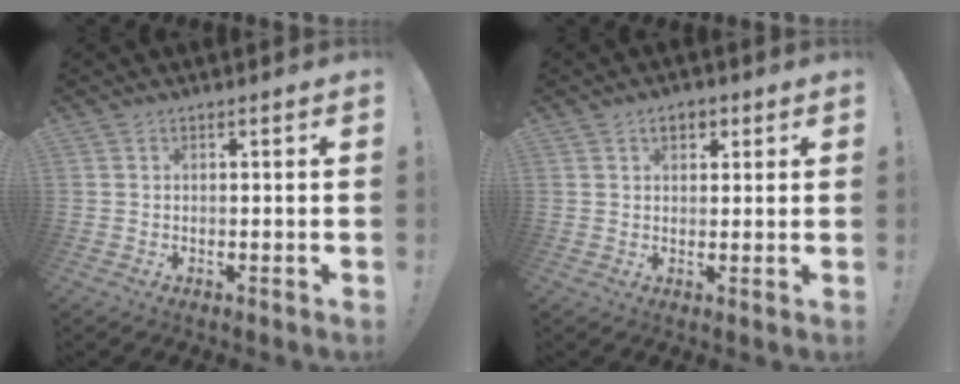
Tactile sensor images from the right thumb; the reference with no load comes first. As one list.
[{"total": 4.0, "force": [1.7, 2.8, 2.4], "torque": [-0.031, 0.001, 0.027]}]